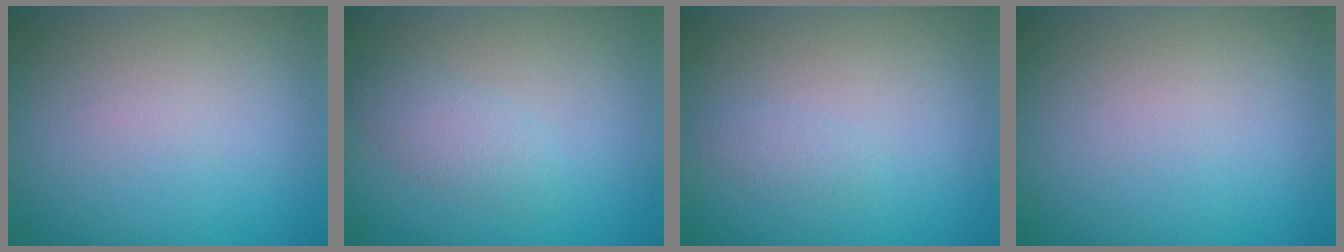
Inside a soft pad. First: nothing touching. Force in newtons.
{"total": 1.8, "press": 1.8, "slide": 0.0}
{"total": 0.8, "press": 0.7, "slide": 0.1}
{"total": 0.0}